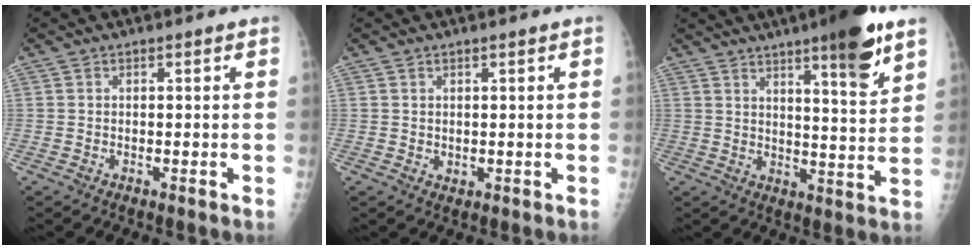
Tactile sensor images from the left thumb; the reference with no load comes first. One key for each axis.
{"total": 1.0, "fx": 0.4, "fy": 0.6, "fz": 0.6, "tx": -0.008, "ty": -0.005, "tz": 0.011}
{"total": 12.6, "fx": 7.8, "fy": 1.8, "fz": 9.8, "tx": -0.127, "ty": -0.045, "tz": 0.109}